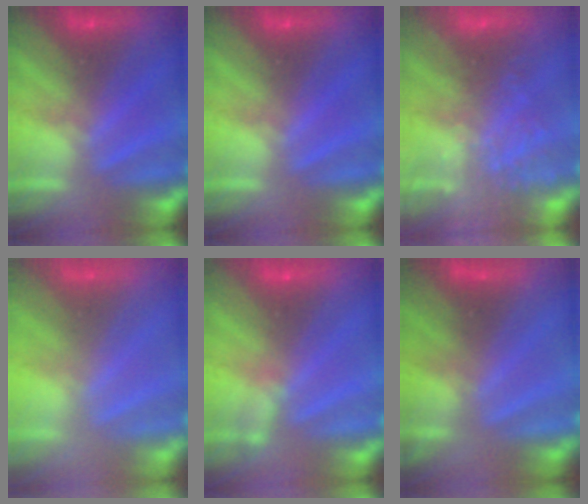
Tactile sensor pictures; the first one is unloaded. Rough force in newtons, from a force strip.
{"total": 0.0}
{"total": 6.6}
{"total": 9.6}
{"total": 2.2}
{"total": 4.6}